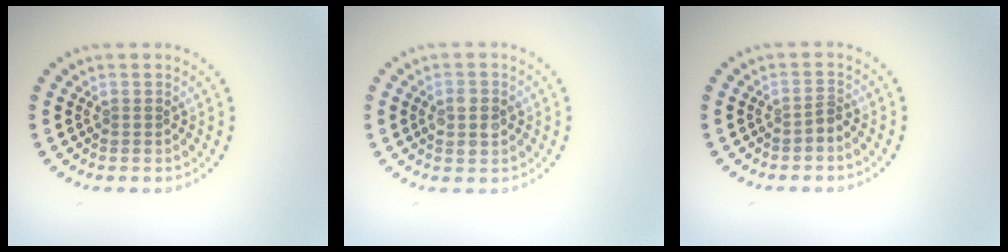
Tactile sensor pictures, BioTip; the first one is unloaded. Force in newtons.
{"total": 2.7, "press": 2.7, "slide": 0.1}
{"total": 0.8, "press": 0.5, "slide": 0.7}